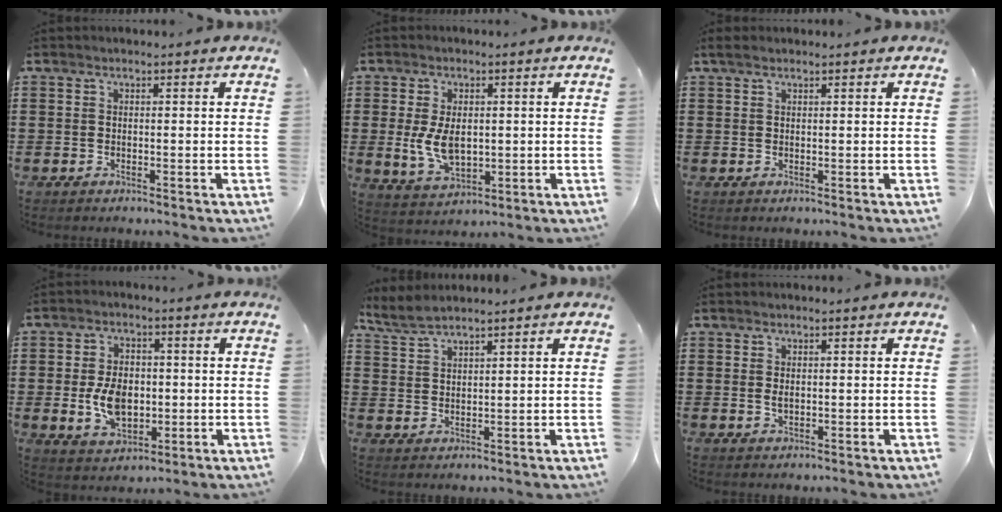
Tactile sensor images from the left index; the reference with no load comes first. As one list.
[{"total": 6.7, "force": [-0.1, 4.2, 5.2], "torque": [-0.120, -0.003, -0.008]}, {"total": 1.1, "force": [0.6, 0.3, 0.9], "torque": [-0.018, 0.002, 0.010]}, {"total": 7.8, "force": [-0.7, 5.1, 5.9], "torque": [-0.113, 0.001, -0.018]}, {"total": 2.6, "force": [2.3, 0.3, 1.1], "torque": [-0.029, -0.002, 0.045]}, {"total": 1.2, "force": [0.0, 0.5, 1.1], "torque": [-0.022, 0.003, -0.001]}]